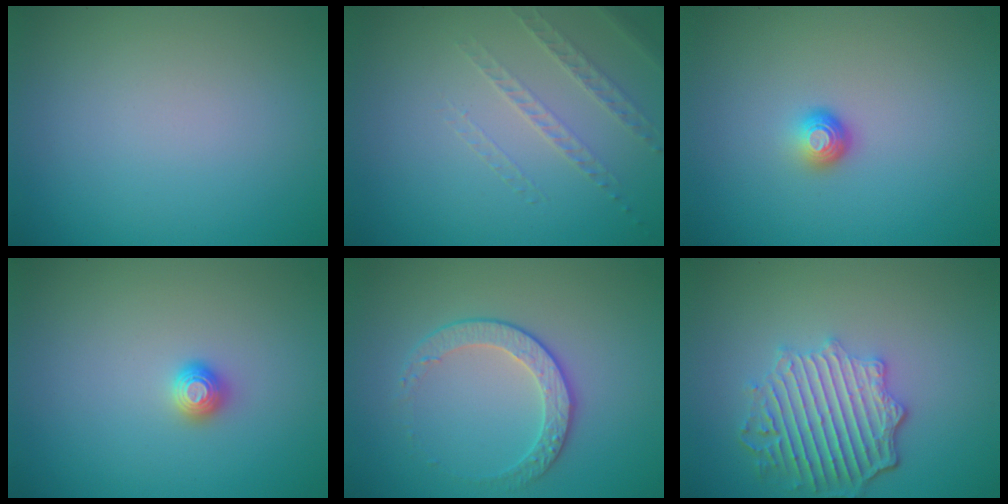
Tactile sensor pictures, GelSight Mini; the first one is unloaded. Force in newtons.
{"total": 1.4, "press": 1.0, "slide": 0.9}
{"total": 1.4, "press": 1.1, "slide": 1.0}
{"total": 1.1, "press": 1.1, "slide": 0.1}
{"total": 2.4, "press": 1.9, "slide": 1.5}
{"total": 5.7, "press": 4.5, "slide": 3.5}